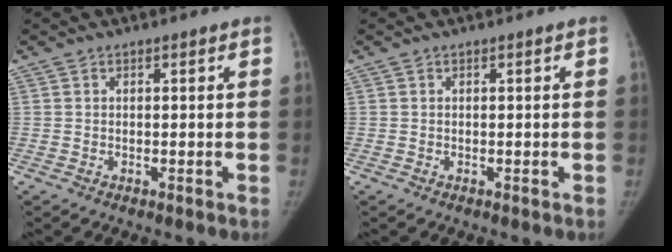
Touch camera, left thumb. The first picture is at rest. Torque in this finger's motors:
{"motor_torque": [0.00, 0.00, 0.03, -0.03, 0.00]}